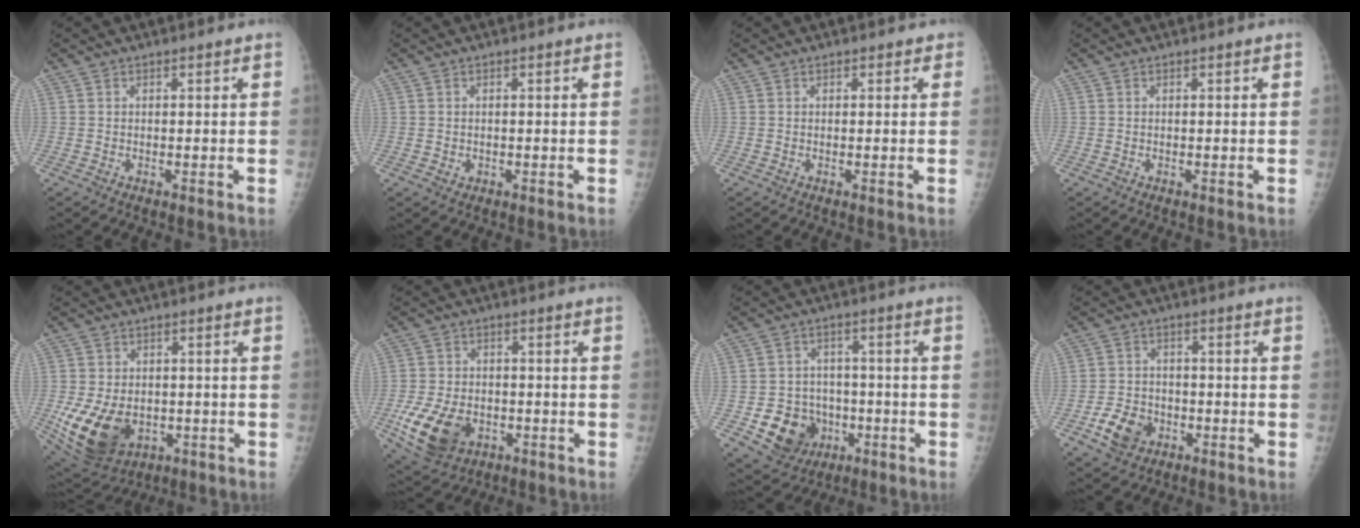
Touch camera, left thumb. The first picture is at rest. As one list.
[{"total": 1.0, "force": [-0.2, 0.9, 0.3], "torque": [-0.005, 0.001, 0.001]}, {"total": 0.8, "force": [0.4, 0.6, 0.3], "torque": [0.010, 0.001, -0.001]}, {"total": 0.0}, {"total": 14.5, "force": [-3.2, 10.6, 9.4], "torque": [-0.177, -0.005, -0.029]}, {"total": 12.8, "force": [-4.2, 9.0, 8.1], "torque": [-0.152, 0.006, -0.061]}, {"total": 11.5, "force": [-3.5, 9.8, 4.8], "torque": [-0.049, 0.019, -0.044]}, {"total": 7.2, "force": [-3.0, 5.6, 3.5], "torque": [-0.048, 0.015, -0.050]}]